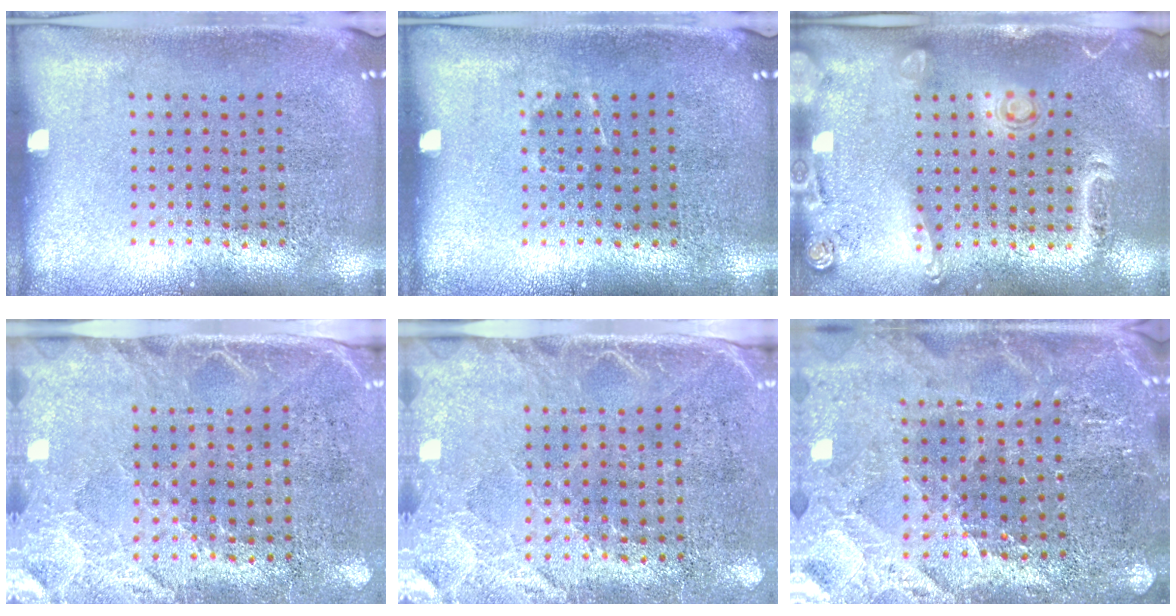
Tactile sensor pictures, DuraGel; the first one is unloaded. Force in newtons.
{"total": 0.5, "press": 0.5, "slide": 0.2}
{"total": 1.5, "press": 1.3, "slide": 0.8}
{"total": 2.7, "press": 2.3, "slide": 1.3}
{"total": 2.7, "press": 2.3, "slide": 1.3}
{"total": 2.8, "press": 2.8, "slide": 0.2}